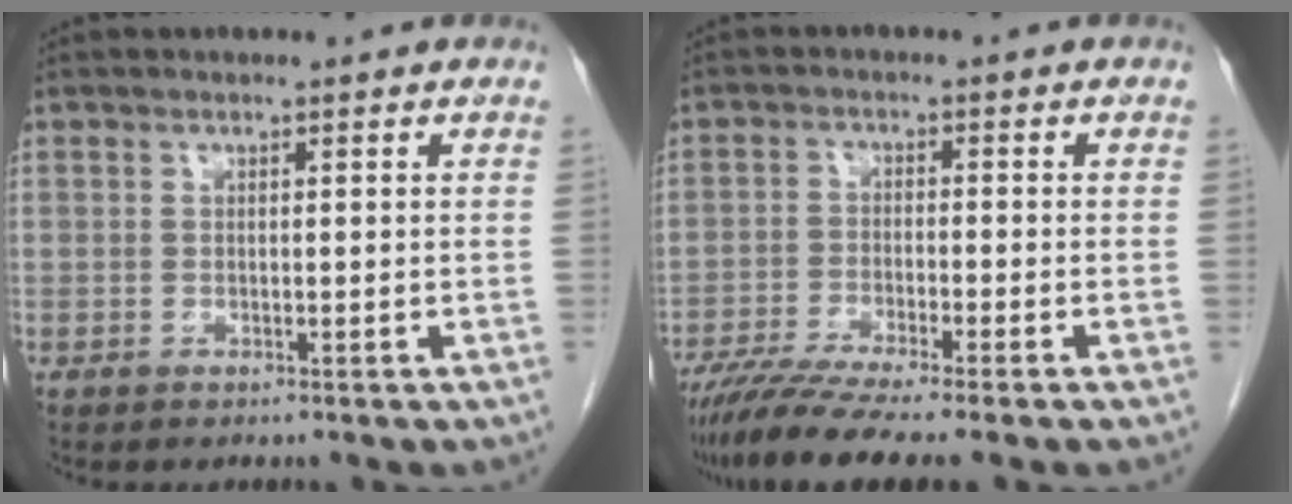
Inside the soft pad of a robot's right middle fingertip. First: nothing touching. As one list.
[{"total": 8.7, "force": [-7.0, -0.5, 5.1], "torque": [-0.077, -0.023, -0.117]}]